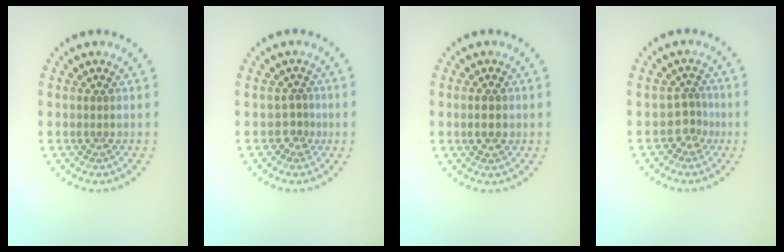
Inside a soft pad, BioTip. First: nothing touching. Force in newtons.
{"total": 1.3, "press": 0.9, "slide": 0.9}
{"total": 2.3, "press": 2.3, "slide": 0.1}
{"total": 1.9, "press": 1.2, "slide": 1.4}